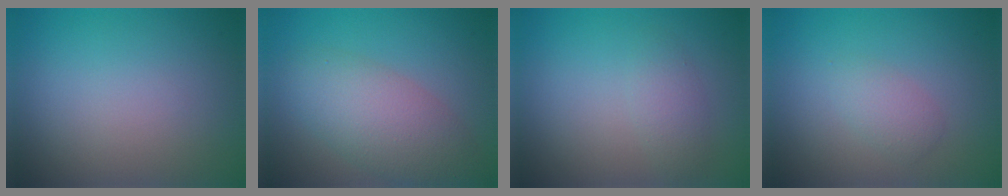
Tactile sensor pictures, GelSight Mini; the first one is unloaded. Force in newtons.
{"total": 5.7, "press": 5.7, "slide": 0.5}
{"total": 1.6, "press": 1.6, "slide": 0.0}
{"total": 1.7, "press": 1.7, "slide": 0.1}